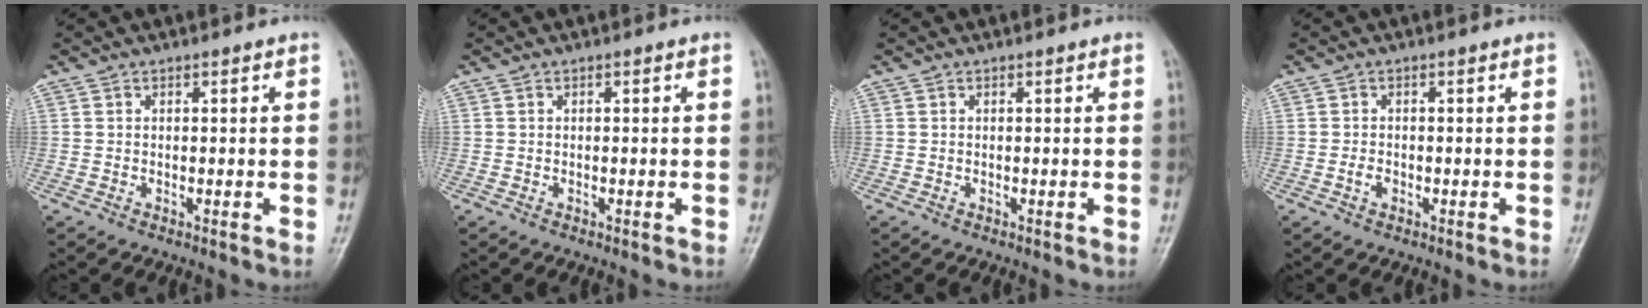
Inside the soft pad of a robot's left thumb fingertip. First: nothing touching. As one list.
[{"total": 0.0}, {"total": 0.0}, {"total": 1.4, "force": [-0.4, 1.0, 0.9], "torque": [-0.016, 0.002, -0.008]}]